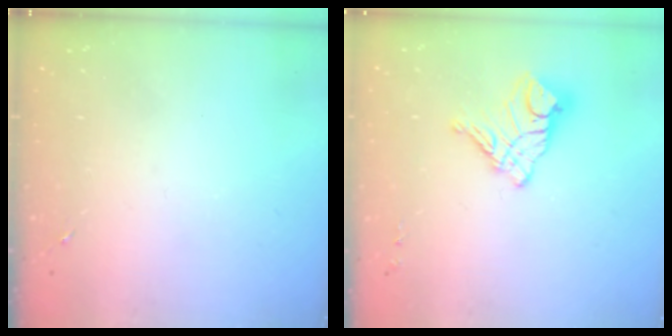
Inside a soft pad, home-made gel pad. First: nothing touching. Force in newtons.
{"total": 12.6, "press": 12.6, "slide": 1.2}